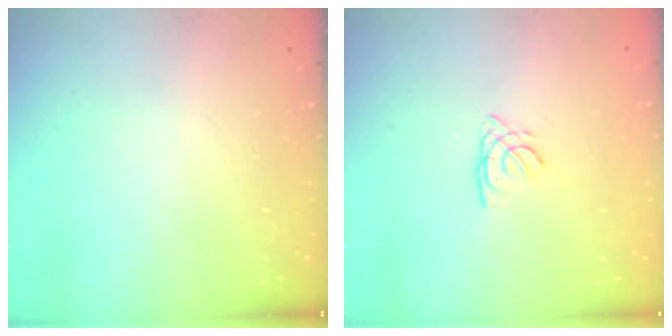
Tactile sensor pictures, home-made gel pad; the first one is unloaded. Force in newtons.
{"total": 1.5, "press": 1.5, "slide": 0.1}